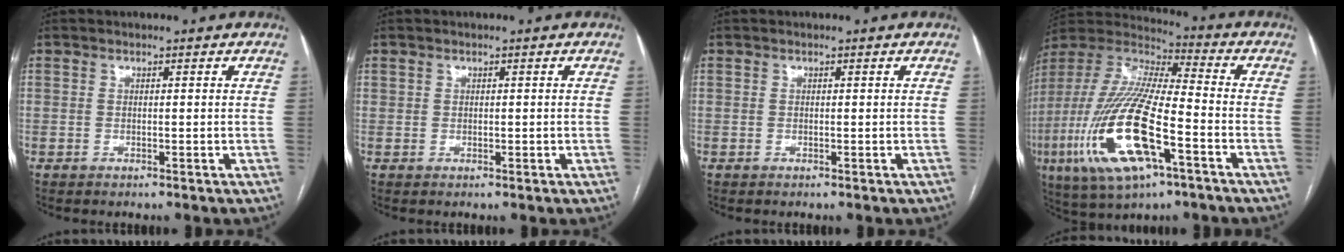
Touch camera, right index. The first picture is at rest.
{"total": 0.7, "force": [0.4, 0.6, 0.3], "torque": [-0.001, 0.003, 0.007]}
{"total": 0.0}
{"total": 22.1, "force": [-7.9, 5.0, 20.1], "torque": [-0.466, -0.037, -0.142]}